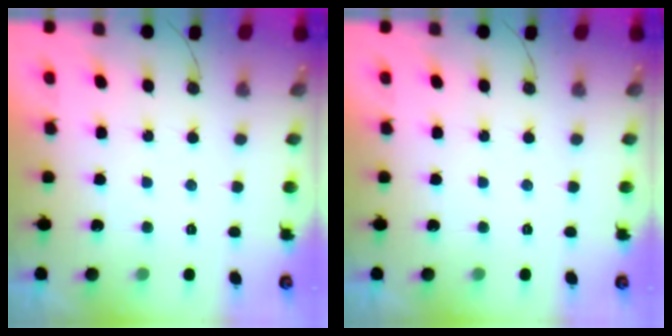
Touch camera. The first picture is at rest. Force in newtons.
{"total": 0.0}